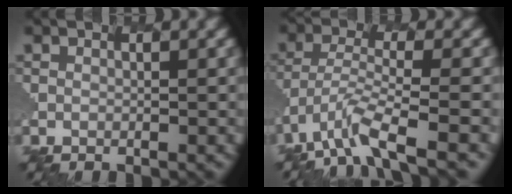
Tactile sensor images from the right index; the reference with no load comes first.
{"total": 4.7, "force": [-3.5, 0.7, 3.1], "torque": [-0.078, -0.005, -0.078]}